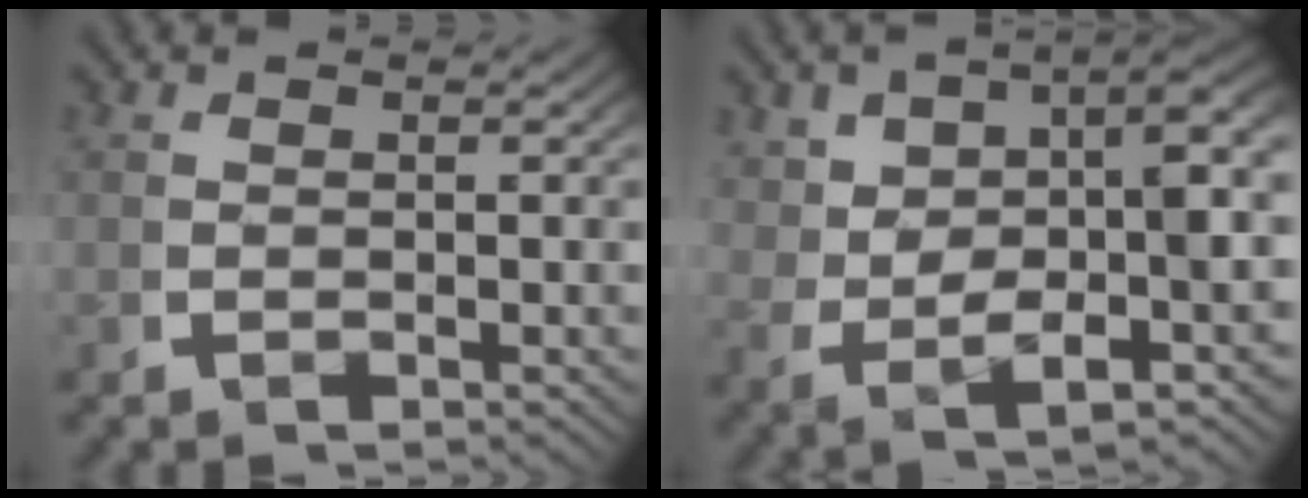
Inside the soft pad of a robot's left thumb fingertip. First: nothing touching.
{"total": 9.7, "force": [1.6, 5.5, 7.9], "torque": [-0.115, -0.009, 0.037]}